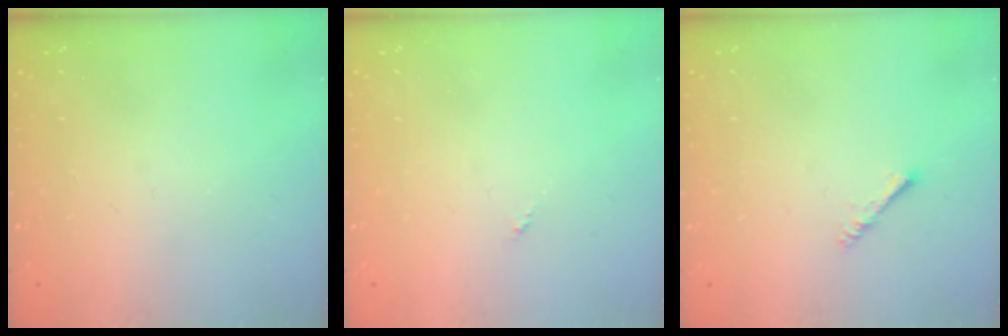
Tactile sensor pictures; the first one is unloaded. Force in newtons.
{"total": 0.0}
{"total": 1.4, "press": 1.3, "slide": 0.3}